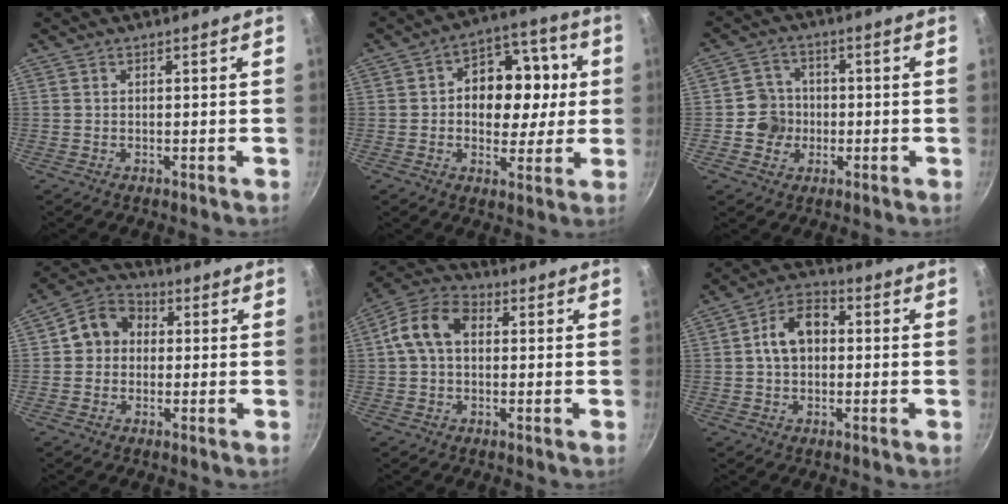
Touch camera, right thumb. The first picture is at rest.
{"total": 15.1, "force": [1.2, 10.2, 11.0], "torque": [-0.097, 0.028, 0.014]}
{"total": 6.4, "force": [-1.1, 6.0, 1.8], "torque": [0.000, 0.015, -0.023]}
{"total": 8.2, "force": [0.5, 7.0, 4.2], "torque": [-0.050, 0.025, -0.005]}
{"total": 9.9, "force": [1.4, 6.8, 7.1], "torque": [-0.136, 0.032, 0.017]}
{"total": 8.8, "force": [0.6, 6.1, 6.4], "torque": [-0.099, 0.026, 0.001]}